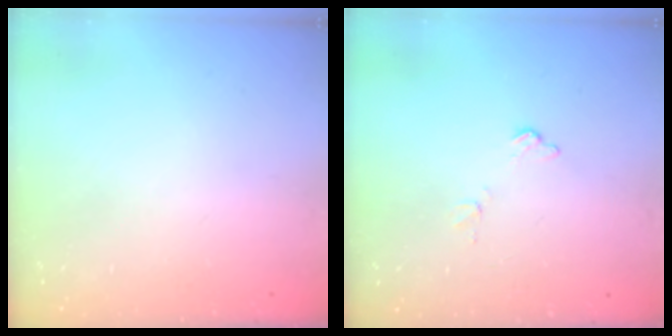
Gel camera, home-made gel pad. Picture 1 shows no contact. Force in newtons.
{"total": 5.5, "press": 5.5, "slide": 0.3}